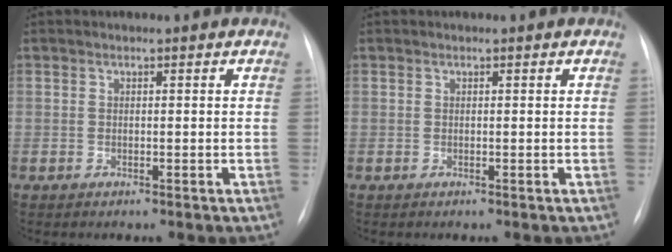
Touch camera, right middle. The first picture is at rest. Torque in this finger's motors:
{"motor_torque": [0.00, 0.00, -0.01, -0.01]}